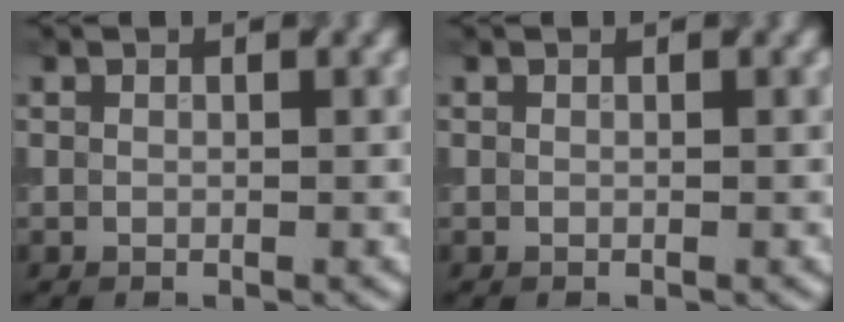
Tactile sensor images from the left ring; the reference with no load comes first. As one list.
[{"total": 0.0}]